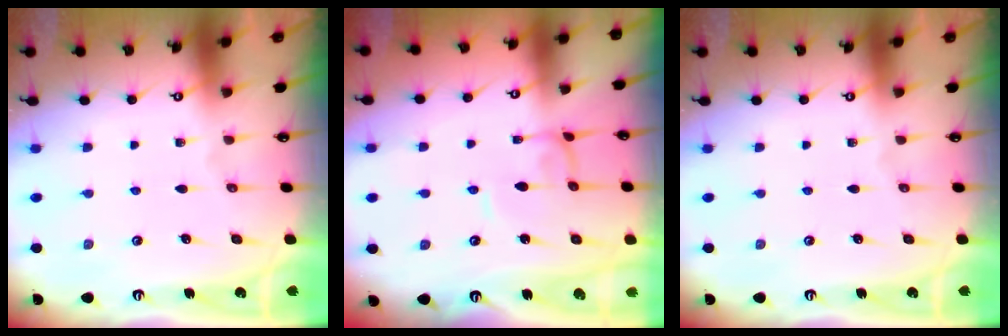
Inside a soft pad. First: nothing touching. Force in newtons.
{"total": 1.8, "press": 1.8, "slide": 0.2}
{"total": 0.0}